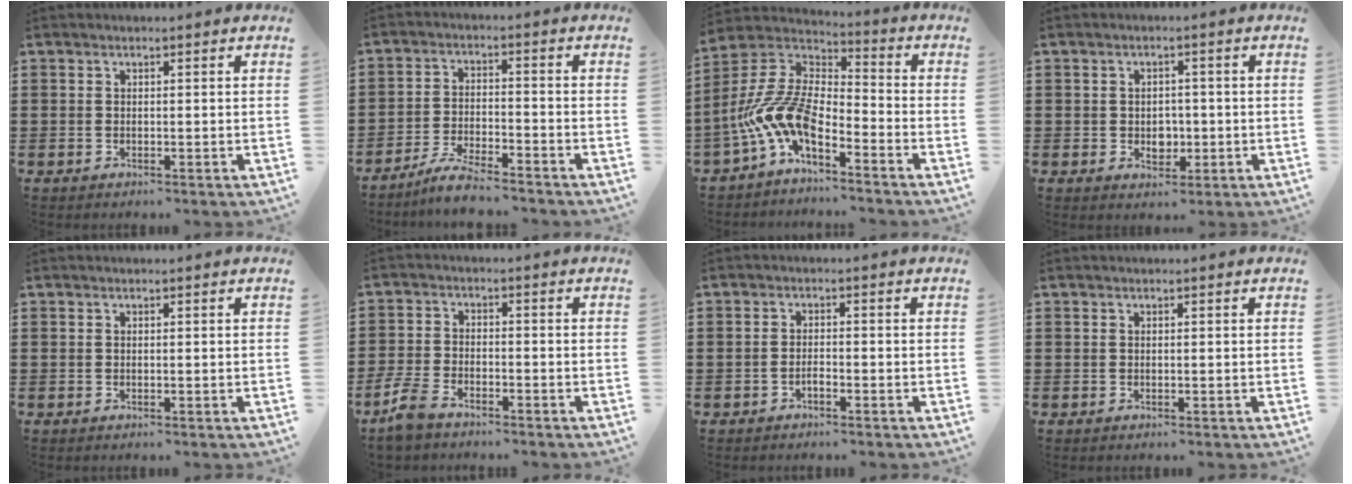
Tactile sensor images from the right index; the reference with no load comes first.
{"total": 5.0, "force": [-4.7, 0.0, 1.8], "torque": [-0.047, -0.005, -0.092]}
{"total": 10.6, "force": [-6.0, 4.4, 7.6], "torque": [-0.203, -0.019, -0.133]}
{"total": 3.4, "force": [-0.5, 2.8, 2.0], "torque": [-0.029, -0.003, -0.015]}
{"total": 0.0}
{"total": 4.5, "force": [-3.6, 1.4, 2.3], "torque": [-0.068, -0.004, -0.076]}
{"total": 1.3, "force": [-1.0, 0.3, 0.8], "torque": [-0.018, -0.005, -0.016]}
{"total": 0.0}